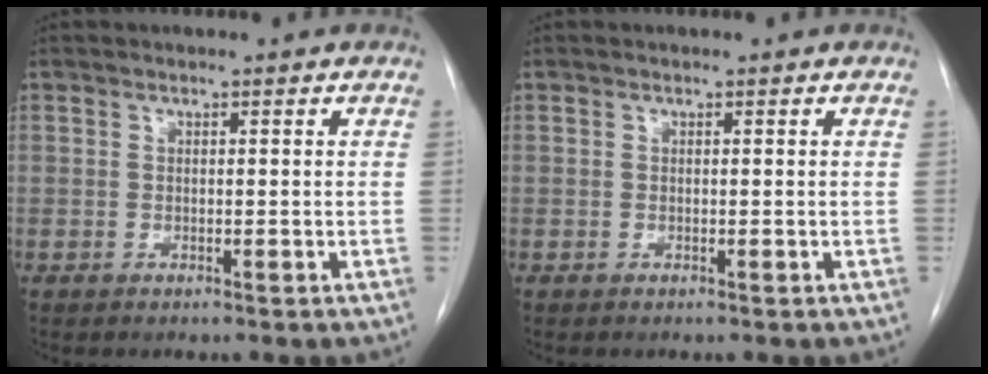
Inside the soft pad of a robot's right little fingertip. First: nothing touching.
{"total": 0.0}